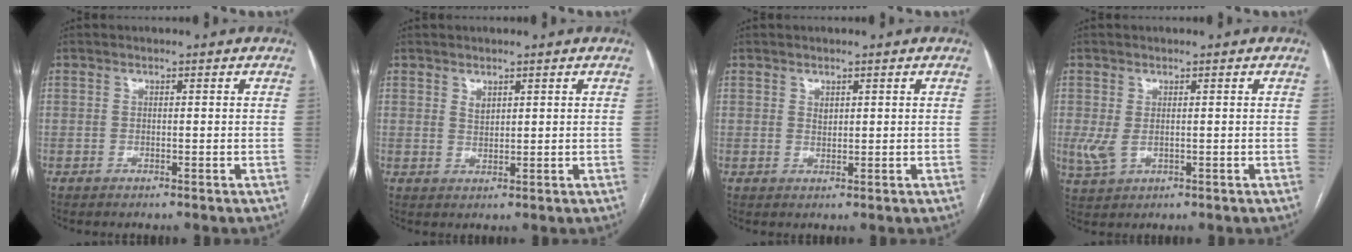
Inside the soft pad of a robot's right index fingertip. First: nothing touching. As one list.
[{"total": 1.6, "force": [1.1, 0.8, 0.8], "torque": [-0.015, -0.002, 0.024]}, {"total": 1.1, "force": [0.6, 0.6, 0.6], "torque": [-0.010, -0.001, 0.014]}, {"total": 3.1, "force": [0.0, 1.7, 2.5], "torque": [-0.065, -0.003, 0.013]}]